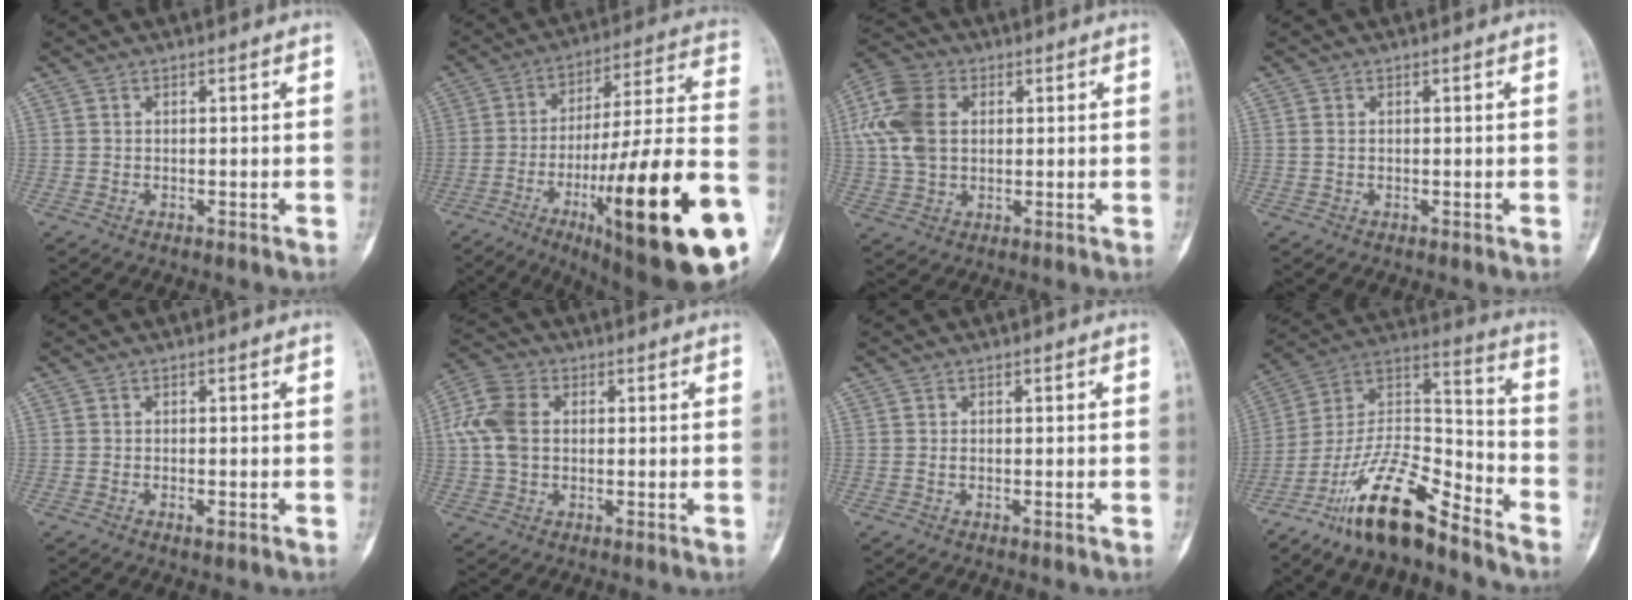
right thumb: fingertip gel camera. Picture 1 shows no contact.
{"total": 32.2, "force": [-12.0, 6.1, 29.2], "torque": [-0.387, 0.042, -0.176]}
{"total": 12.0, "force": [2.1, 8.3, 8.3], "torque": [-0.176, 0.014, 0.037]}
{"total": 0.7, "force": [0.1, 0.5, 0.5], "torque": [-0.013, 0.000, 0.002]}
{"total": 1.2, "force": [-0.5, 0.4, 1.0], "torque": [-0.015, 0.001, -0.008]}
{"total": 8.8, "force": [0.8, 6.3, 6.1], "torque": [-0.136, 0.020, 0.010]}
{"total": 0.7, "force": [-0.1, 0.1, 0.6], "torque": [-0.011, 0.000, 0.000]}
{"total": 17.7, "force": [-13.3, 5.0, 10.6], "torque": [-0.180, 0.098, -0.243]}